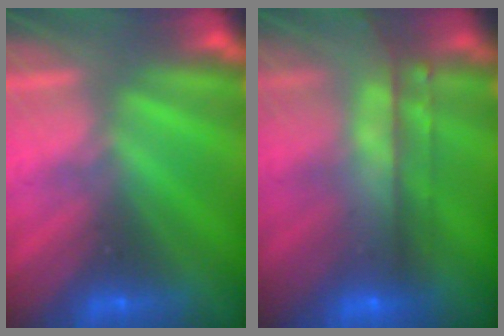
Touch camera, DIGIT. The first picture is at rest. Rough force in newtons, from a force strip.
{"total": 7.6}